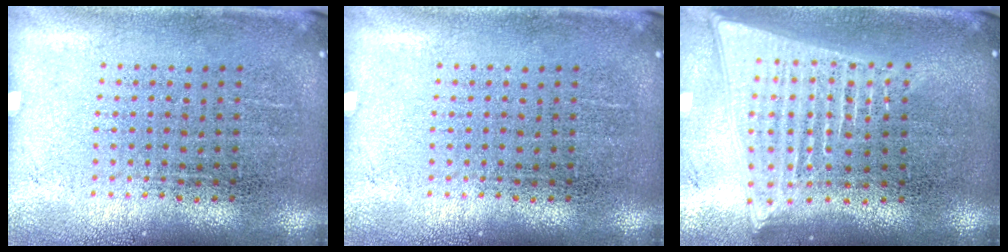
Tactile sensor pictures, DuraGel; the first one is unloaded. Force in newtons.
{"total": 0.0}
{"total": 2.0, "press": 1.8, "slide": 0.9}